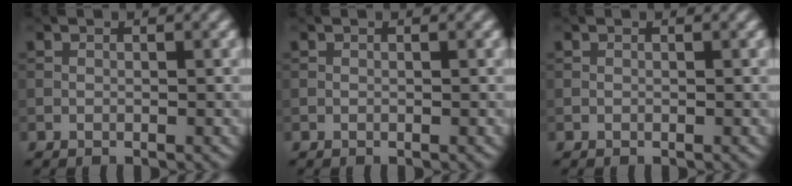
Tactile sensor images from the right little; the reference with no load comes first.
{"total": 0.0}
{"total": 0.0}